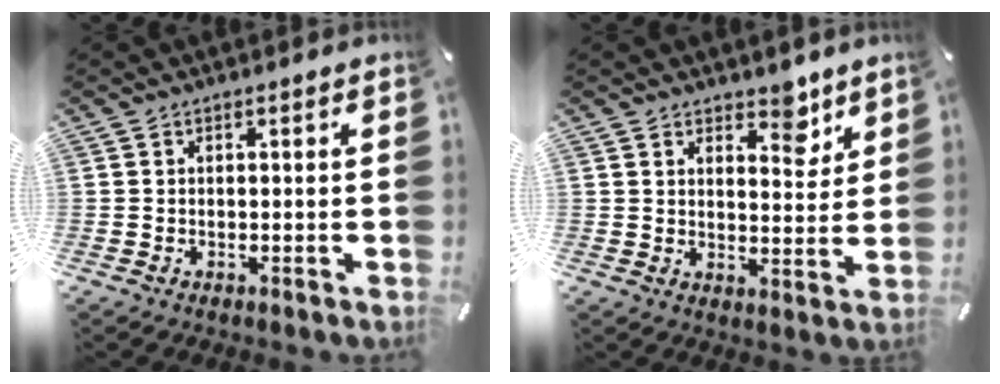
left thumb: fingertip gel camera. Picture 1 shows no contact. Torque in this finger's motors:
{"motor_torque": [0.30, -0.48, 0.27, -0.11, -0.02]}